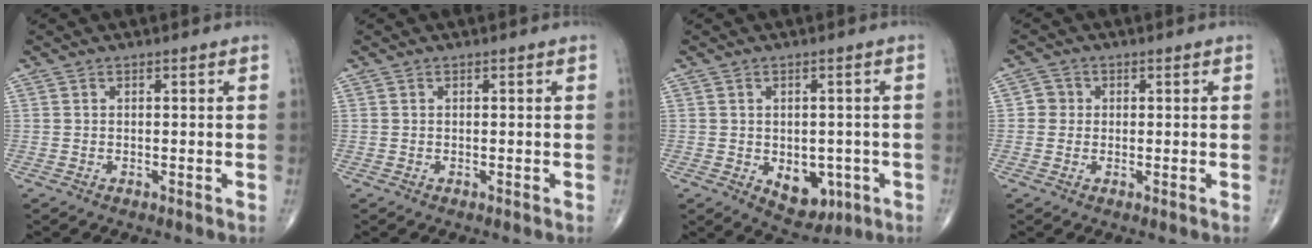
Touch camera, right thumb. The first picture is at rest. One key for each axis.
{"total": 0.0}
{"total": 7.4, "fx": -2.0, "fy": 5.1, "fz": 5.0, "tx": -0.034, "ty": 0.004, "tz": -0.013}
{"total": 2.4, "fx": 0.1, "fy": 2.3, "fz": 0.5, "tx": 0.007, "ty": 0.006, "tz": -0.003}